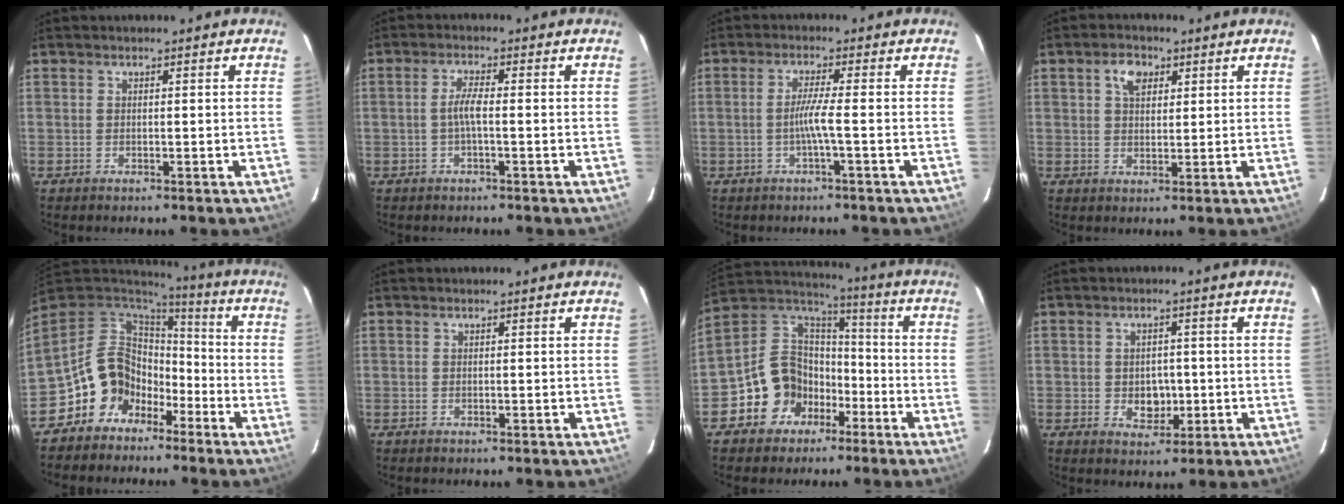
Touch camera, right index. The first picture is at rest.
{"total": 3.0, "force": [-0.5, 0.3, 2.9], "torque": [-0.059, 0.004, -0.010]}
{"total": 3.4, "force": [-1.1, -0.9, 3.0], "torque": [-0.062, -0.003, -0.021]}
{"total": 4.4, "force": [1.9, 2.8, 2.7], "torque": [-0.043, 0.014, 0.034]}
{"total": 13.2, "force": [-7.2, 10.3, 4.0], "torque": [-0.098, 0.031, -0.124]}
{"total": 0.0}
{"total": 13.8, "force": [-7.0, 11.0, 4.6], "torque": [-0.108, 0.036, -0.114]}
{"total": 4.6, "force": [-0.6, 3.8, 2.6], "torque": [-0.043, 0.001, -0.001]}